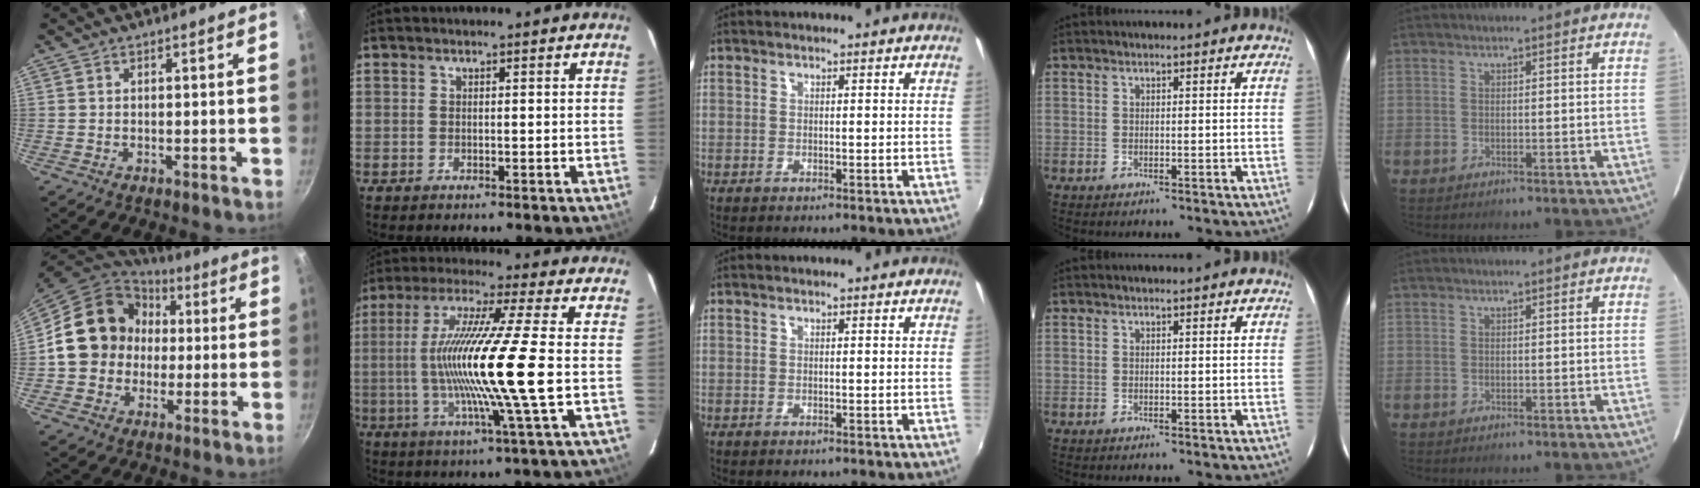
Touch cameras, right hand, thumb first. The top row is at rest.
{"thumb": {"total": 16.9, "force": [1.0, 14.9, 7.8], "torque": [-0.099, 0.033, 0.007]}, "index": {"total": 17.3, "force": [-1.7, -1.7, 17.1], "torque": [-0.315, -0.013, -0.035]}}